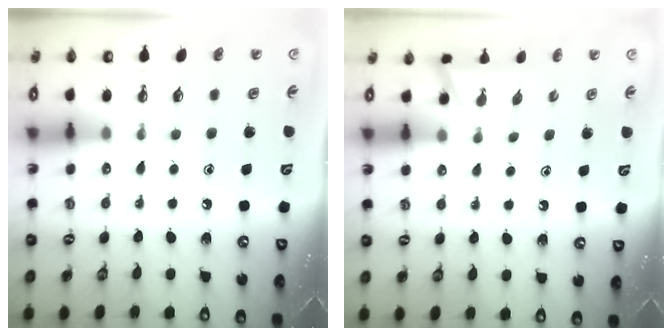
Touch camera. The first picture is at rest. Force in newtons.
{"total": 1.6, "press": 1.6, "slide": 0.2}